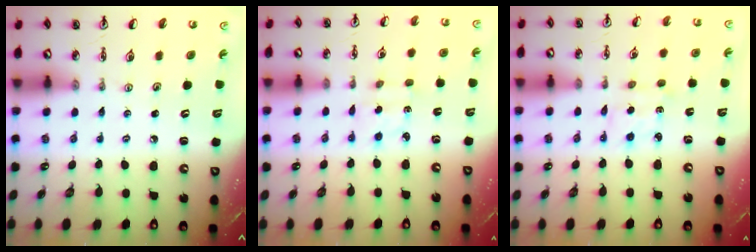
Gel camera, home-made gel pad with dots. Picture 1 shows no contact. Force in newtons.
{"total": 2.1, "press": 2.0, "slide": 0.7}
{"total": 3.0, "press": 2.9, "slide": 0.6}